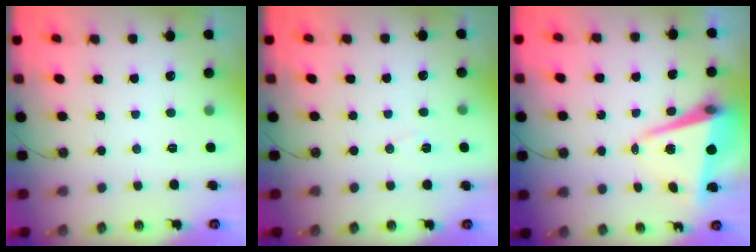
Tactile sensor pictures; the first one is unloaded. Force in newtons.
{"total": 6.4, "press": 4.6, "slide": 4.5}
{"total": 8.2, "press": 8.0, "slide": 1.9}